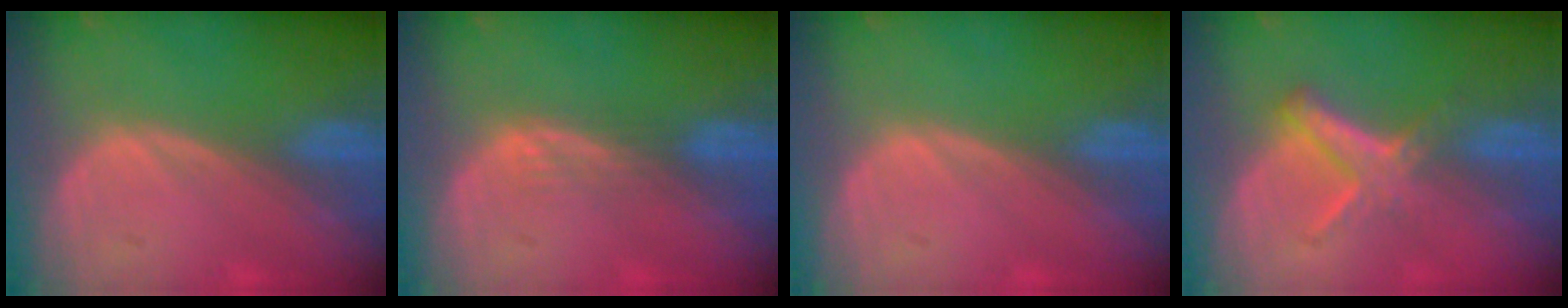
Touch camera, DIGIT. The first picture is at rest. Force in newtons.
{"total": 1.9, "press": 1.9, "slide": 0.3}
{"total": 0.0}
{"total": 5.8, "press": 5.1, "slide": 2.9}